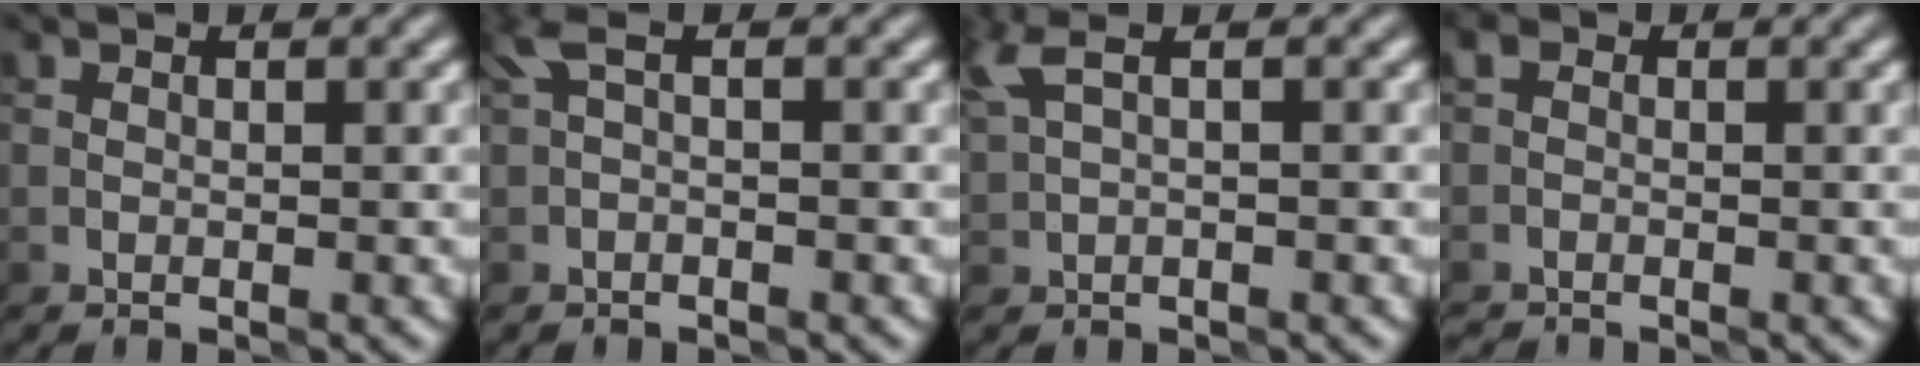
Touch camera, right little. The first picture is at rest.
{"total": 1.7, "force": [0.2, 0.4, 1.7], "torque": [-0.037, 0.008, -0.001]}
{"total": 2.5, "force": [1.2, 0.5, 2.1], "torque": [-0.047, 0.008, 0.027]}
{"total": 1.5, "force": [-1.3, 0.7, 0.3], "torque": [-0.006, -0.003, -0.032]}